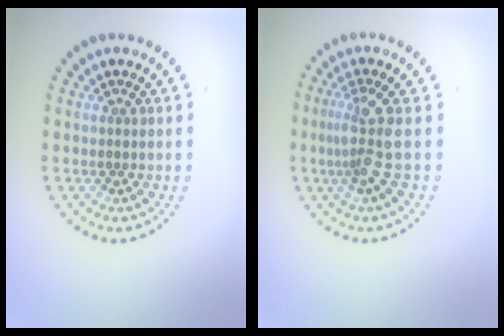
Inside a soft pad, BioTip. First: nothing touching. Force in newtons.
{"total": 3.1, "press": 2.2, "slide": 2.2}